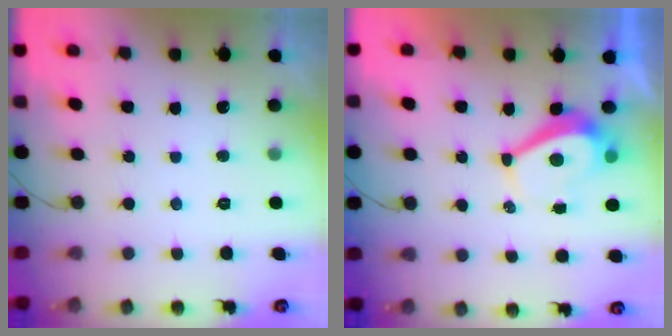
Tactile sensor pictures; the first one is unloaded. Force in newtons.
{"total": 3.8, "press": 3.8, "slide": 0.5}